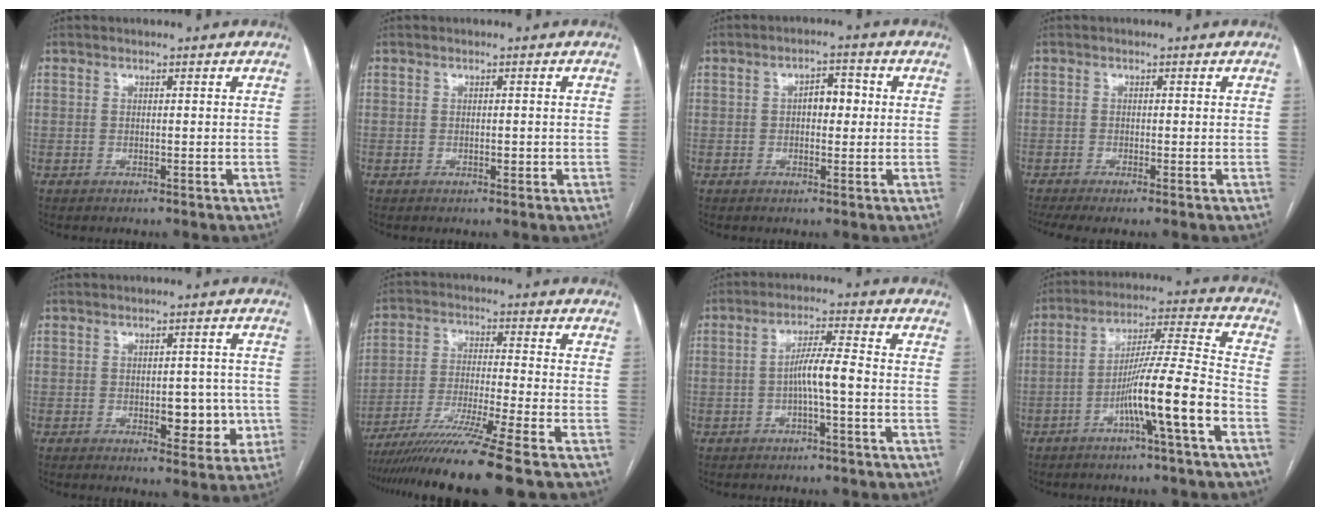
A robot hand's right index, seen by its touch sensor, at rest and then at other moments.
{"total": 1.0, "force": [-0.3, 0.4, 0.9], "torque": [-0.015, 0.000, -0.003]}
{"total": 3.7, "force": [0.3, 2.0, 3.2], "torque": [-0.044, 0.015, 0.004]}
{"total": 4.1, "force": [-2.9, 0.3, 2.9], "torque": [-0.052, -0.009, -0.051]}
{"total": 6.4, "force": [-1.4, 3.2, 5.4], "torque": [-0.056, 0.006, -0.011]}
{"total": 13.9, "force": [-11.0, -2.8, 8.0], "torque": [-0.135, -0.038, -0.185]}
{"total": 5.1, "force": [-1.2, 0.0, 5.0], "torque": [-0.089, 0.012, -0.020]}
{"total": 12.1, "force": [-5.3, -1.0, 10.8], "torque": [-0.192, 0.010, -0.091]}